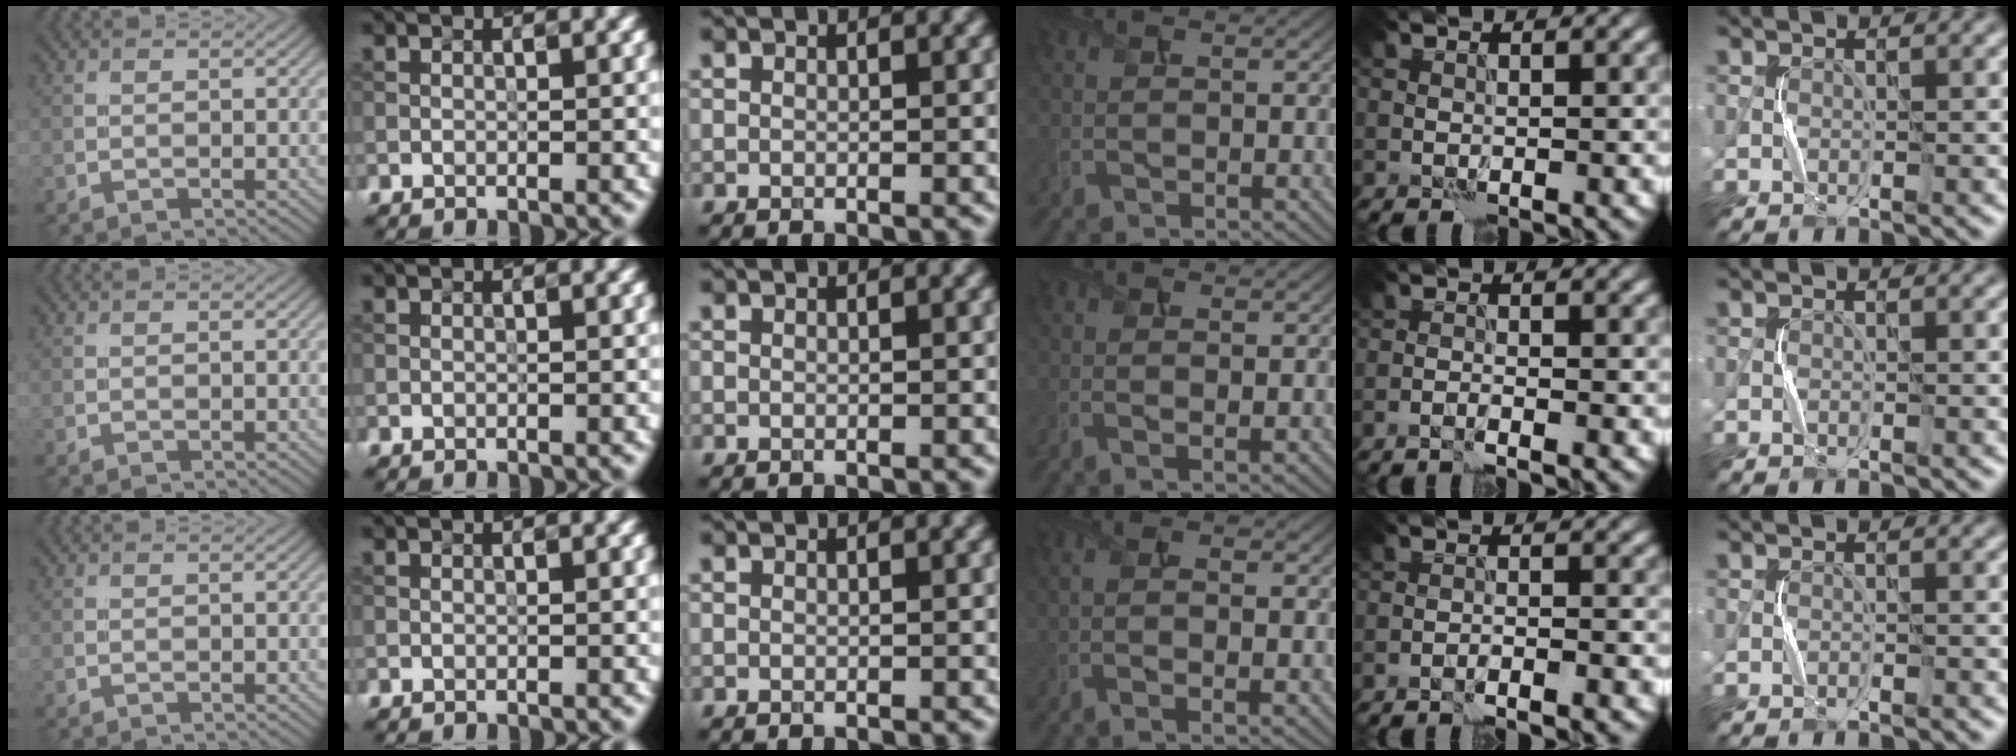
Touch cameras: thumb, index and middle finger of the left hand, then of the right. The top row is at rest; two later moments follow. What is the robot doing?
{"motion": "squeeze", "object": "sponge"}